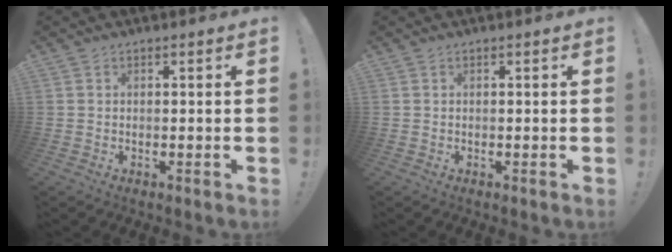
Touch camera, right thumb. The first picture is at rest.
{"total": 0.0}